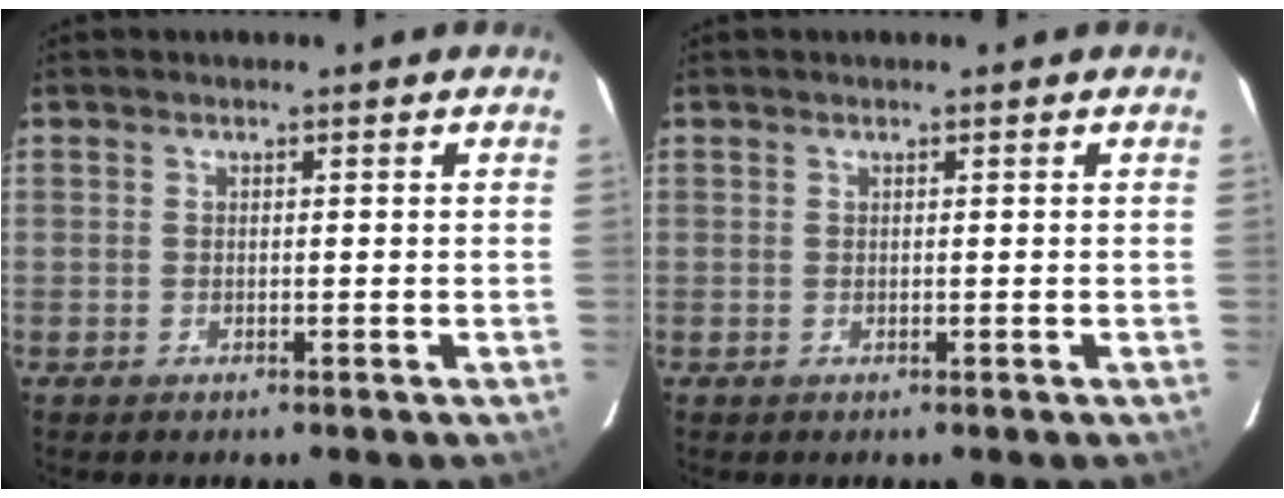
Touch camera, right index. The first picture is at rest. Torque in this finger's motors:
{"motor_torque": [-0.01, 0.01, -0.02, 0.00]}